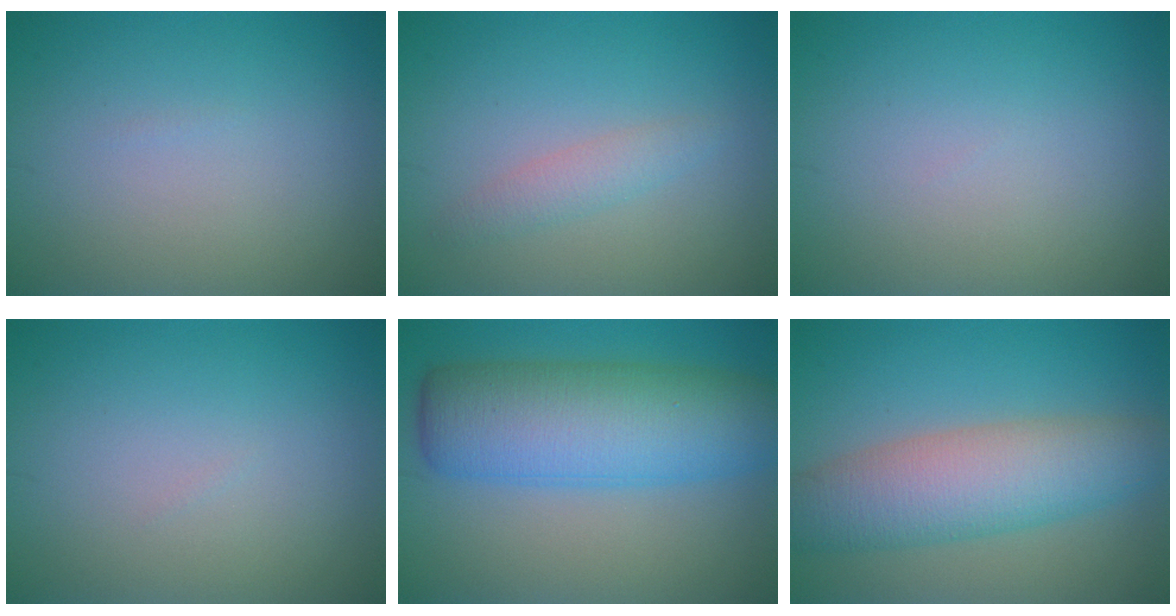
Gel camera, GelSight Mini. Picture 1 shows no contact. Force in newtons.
{"total": 1.7, "press": 1.7, "slide": 0.1}
{"total": 0.0}
{"total": 0.0}
{"total": 10.1, "press": 10.1, "slide": 0.2}
{"total": 7.3, "press": 7.3, "slide": 0.2}